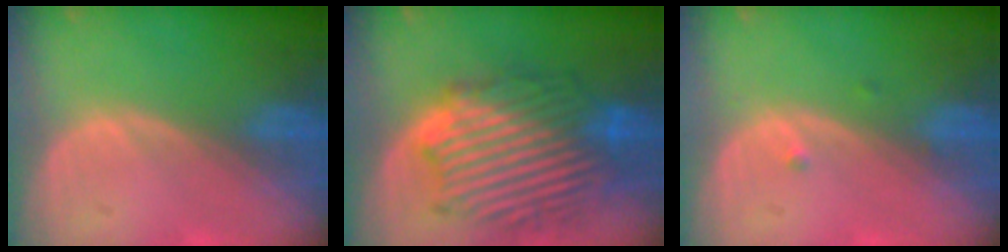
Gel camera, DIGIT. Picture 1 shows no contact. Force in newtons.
{"total": 12.8, "press": 12.7, "slide": 1.0}
{"total": 0.9, "press": 0.7, "slide": 0.5}